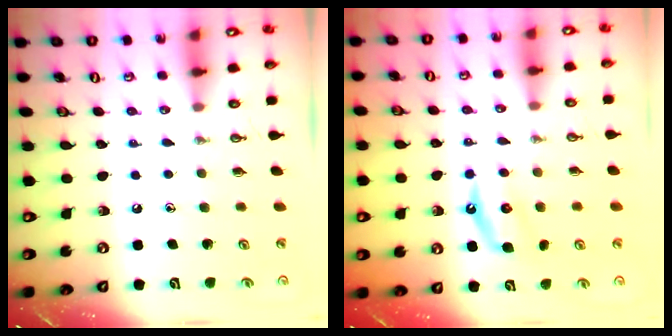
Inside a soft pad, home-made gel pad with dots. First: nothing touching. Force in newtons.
{"total": 6.1, "press": 6.1, "slide": 0.8}